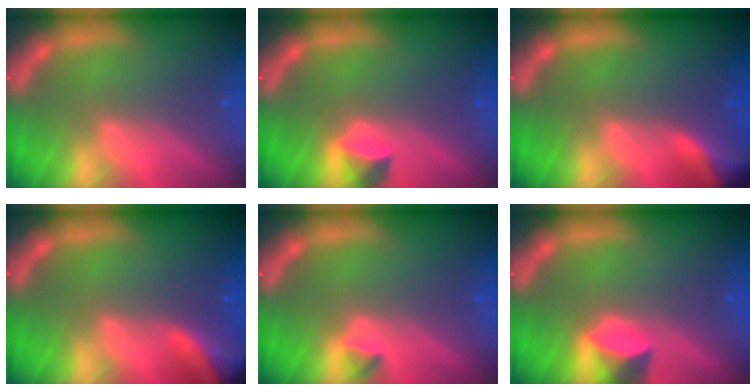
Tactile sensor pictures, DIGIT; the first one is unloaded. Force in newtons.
{"total": 1.9}
{"total": 5.9}
{"total": 7.4}
{"total": 0.9}
{"total": 3.0}